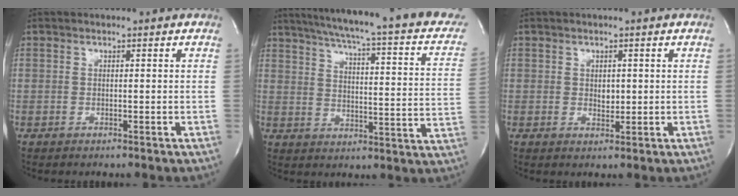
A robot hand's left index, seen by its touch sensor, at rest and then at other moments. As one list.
[{"total": 25.2, "force": [19.8, 3.1, 15.4], "torque": [-0.221, -0.025, 0.231]}, {"total": 1.9, "force": [0.3, 1.2, 1.4], "torque": [-0.021, -0.002, 0.007]}]